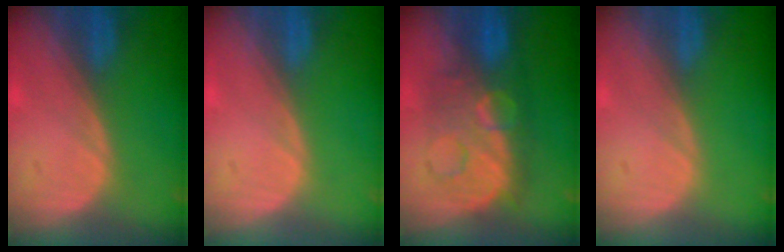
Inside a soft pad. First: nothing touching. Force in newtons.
{"total": 0.0}
{"total": 9.1, "press": 9.0, "slide": 0.3}
{"total": 0.0}